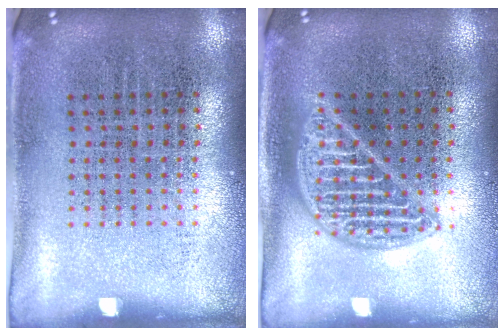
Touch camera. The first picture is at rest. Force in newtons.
{"total": 2.1, "press": 2.0, "slide": 0.2}